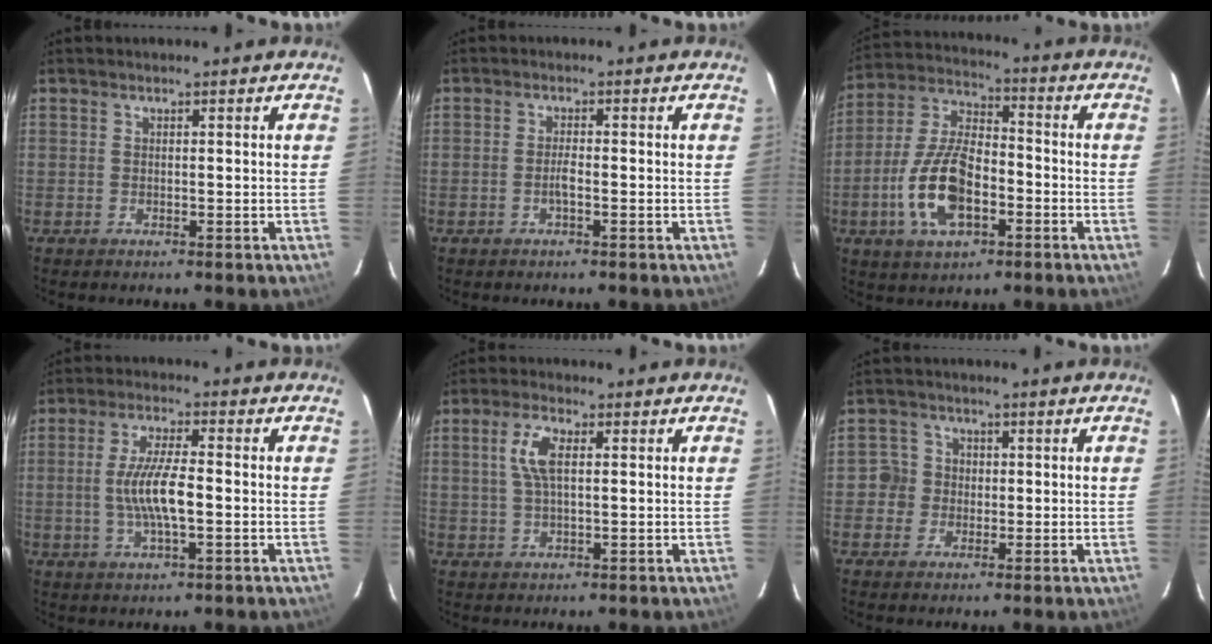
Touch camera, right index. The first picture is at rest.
{"total": 1.7, "force": [-0.7, 0.2, 1.5], "torque": [-0.029, 0.001, -0.015]}
{"total": 14.5, "force": [-4.9, 7.1, 11.7], "torque": [-0.247, 0.008, -0.089]}
{"total": 6.7, "force": [-0.7, 1.6, 6.5], "torque": [-0.128, 0.000, -0.013]}
{"total": 5.5, "force": [1.3, 2.2, 4.9], "torque": [-0.099, 0.009, 0.027]}
{"total": 3.9, "force": [-0.6, 3.8, 0.3], "torque": [0.010, 0.014, -0.016]}